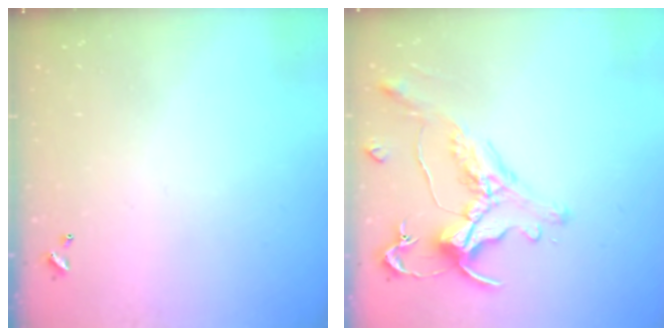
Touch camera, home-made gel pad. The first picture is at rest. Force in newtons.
{"total": 0.7, "press": 0.1, "slide": 0.7}